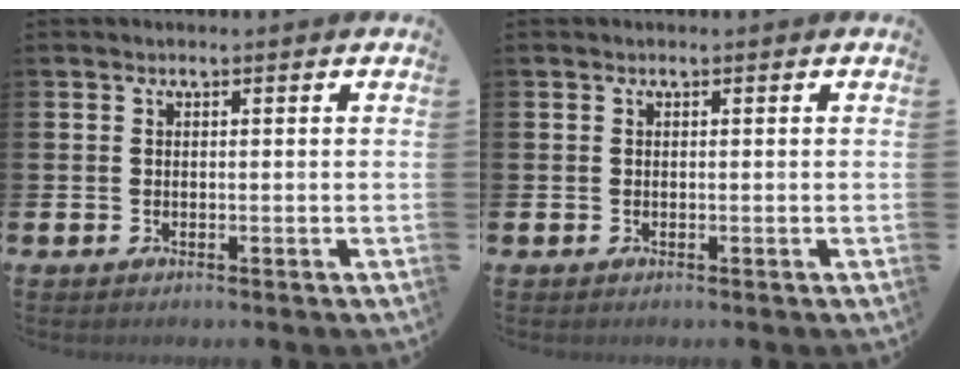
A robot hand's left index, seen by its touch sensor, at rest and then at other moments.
{"total": 0.0}